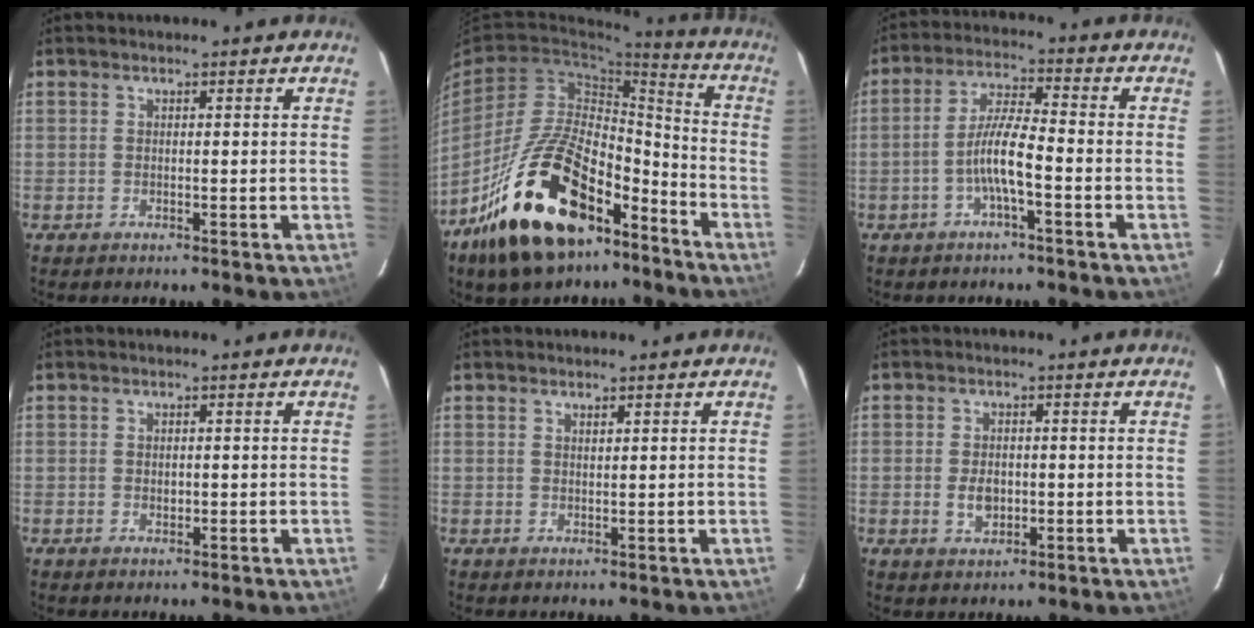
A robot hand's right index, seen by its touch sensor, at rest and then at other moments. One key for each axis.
{"total": 23.3, "fx": -15.2, "fy": 11.0, "fz": 13.9, "tx": -0.253, "ty": 0.015, "tz": -0.239}
{"total": 6.8, "fx": -2.7, "fy": 0.7, "fz": 6.2, "tx": -0.127, "ty": 0.009, "tz": -0.049}
{"total": 1.1, "fx": -0.1, "fy": 0.7, "fz": 0.8, "tx": -0.012, "ty": 0.003, "tz": -0.001}
{"total": 0.9, "fx": 0.6, "fy": -0.4, "fz": -0.5, "tx": 0.011, "ty": 0.000, "tz": 0.010}
{"total": 3.8, "fx": -0.7, "fy": 2.6, "fz": 2.7, "tx": -0.050, "ty": -0.001, "tz": -0.009}